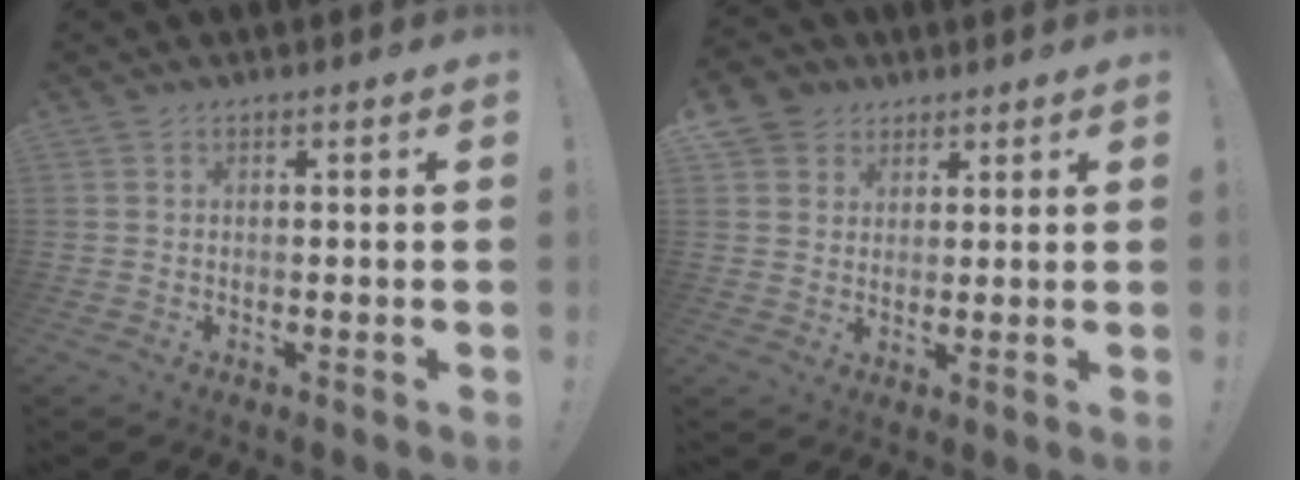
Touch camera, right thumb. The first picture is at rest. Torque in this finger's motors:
{"motor_torque": [0.33, 0.85, 0.43, 0.26, 0.03]}